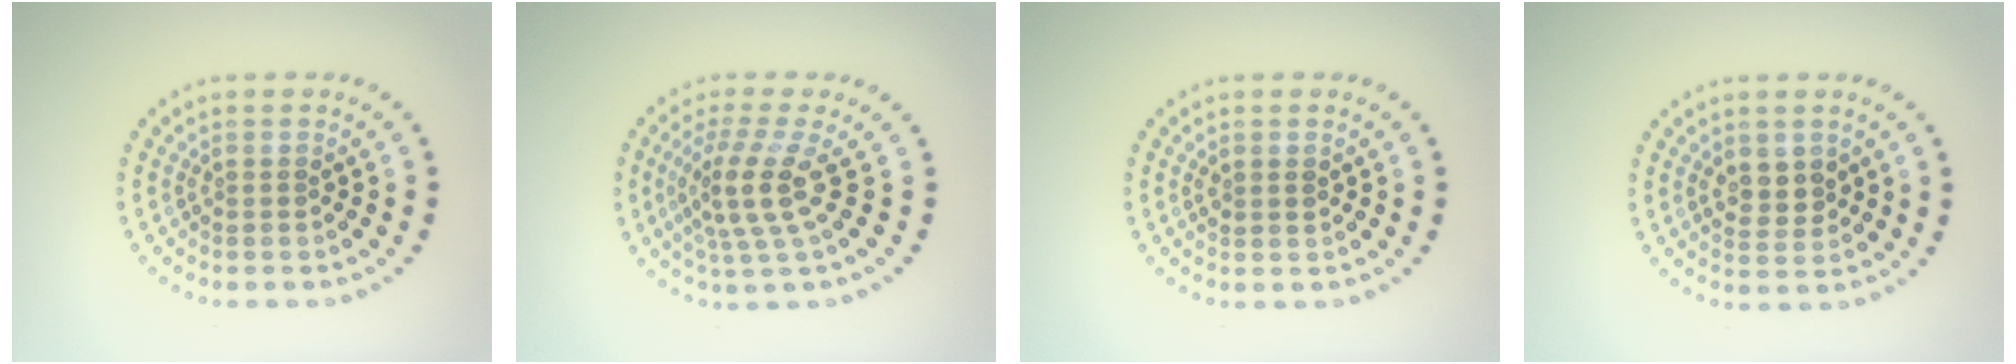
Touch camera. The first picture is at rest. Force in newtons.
{"total": 3.8, "press": 2.9, "slide": 2.5}
{"total": 1.0, "press": 0.9, "slide": 0.3}
{"total": 2.4, "press": 2.3, "slide": 0.6}